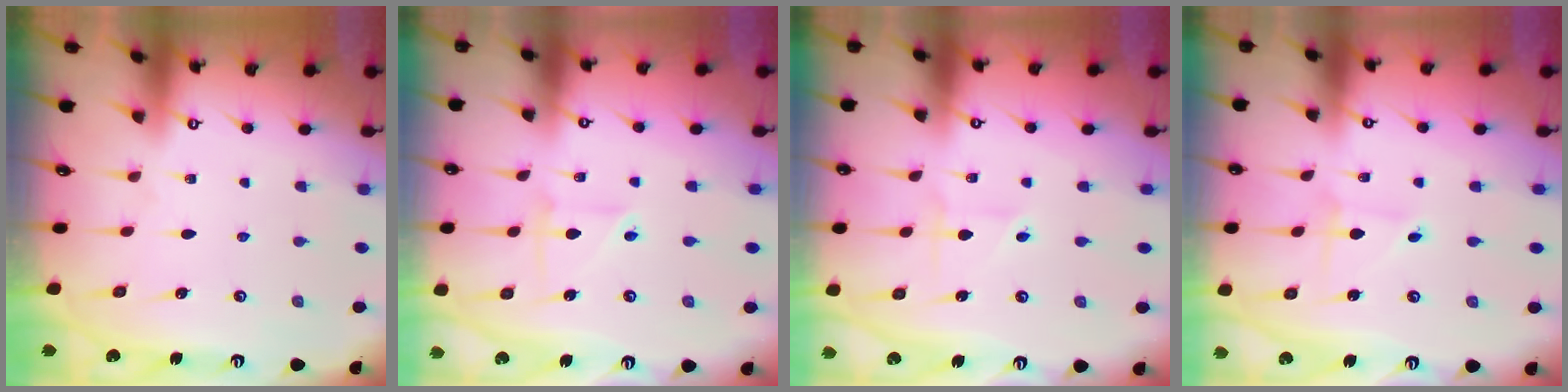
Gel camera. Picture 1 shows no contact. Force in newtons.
{"total": 2.8, "press": 2.7, "slide": 0.9}
{"total": 1.8, "press": 1.8, "slide": 0.2}
{"total": 1.1, "press": 1.1, "slide": 0.0}